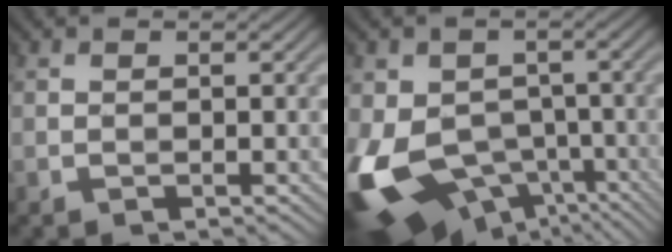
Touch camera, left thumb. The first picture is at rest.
{"total": 15.4, "force": [-4.5, 11.2, 9.6], "torque": [-0.224, -0.032, -0.069]}